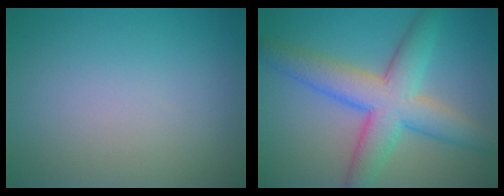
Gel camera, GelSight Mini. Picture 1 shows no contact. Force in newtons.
{"total": 7.4, "press": 7.3, "slide": 0.1}